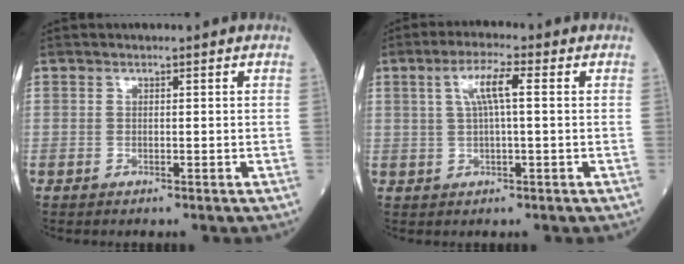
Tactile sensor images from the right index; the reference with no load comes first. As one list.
[{"total": 5.2, "force": [1.2, 0.6, 5.0], "torque": [-0.100, 0.015, 0.025]}]